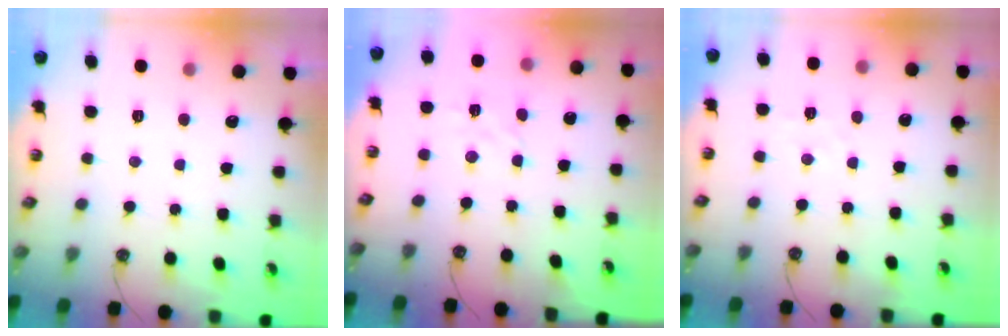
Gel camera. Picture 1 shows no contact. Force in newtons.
{"total": 3.0, "press": 3.0, "slide": 0.5}
{"total": 3.8, "press": 3.7, "slide": 0.5}